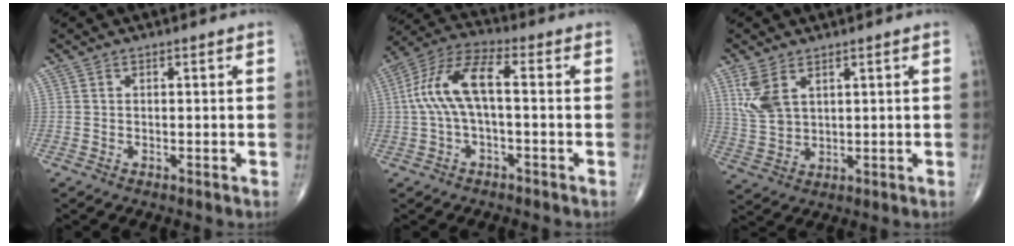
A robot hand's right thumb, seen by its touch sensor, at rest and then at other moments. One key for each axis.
{"total": 11.3, "fx": 0.1, "fy": 4.5, "fz": 10.3, "tx": -0.222, "ty": 0.042, "tz": -0.003}
{"total": 6.8, "fx": 3.2, "fy": 3.7, "fz": 4.7, "tx": -0.099, "ty": -0.009, "tz": 0.077}